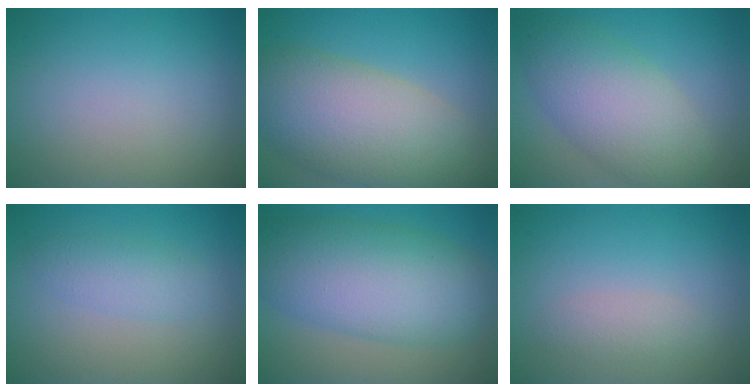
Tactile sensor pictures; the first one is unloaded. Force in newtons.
{"total": 11.0, "press": 10.9, "slide": 0.9}
{"total": 7.2, "press": 7.2, "slide": 0.3}
{"total": 2.2, "press": 2.2, "slide": 0.1}
{"total": 9.6, "press": 9.6, "slide": 0.4}
{"total": 1.5, "press": 1.5, "slide": 0.1}